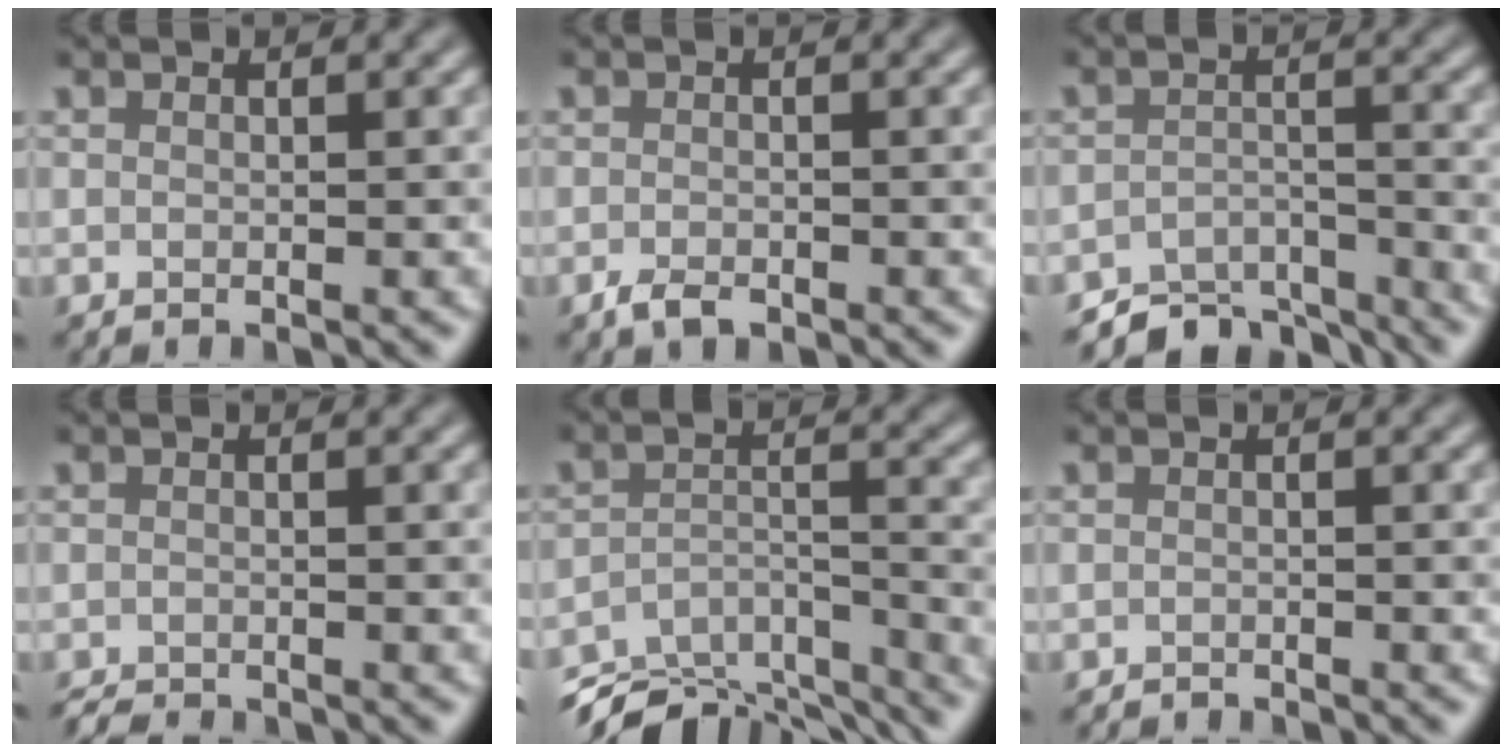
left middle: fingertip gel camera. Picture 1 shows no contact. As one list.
[{"total": 1.5, "force": [-1.0, 0.7, 0.8], "torque": [-0.019, -0.002, -0.020]}, {"total": 5.5, "force": [-5.0, 1.7, 1.6], "torque": [-0.021, -0.008, -0.082]}, {"total": 1.7, "force": [-1.7, 0.2, 0.3], "torque": [-0.001, -0.006, -0.029]}, {"total": 12.1, "force": [-11.0, 3.5, 3.6], "torque": [-0.054, -0.006, -0.149]}, {"total": 1.1, "force": [-1.0, 0.1, 0.1], "torque": [0.001, -0.004, -0.018]}]